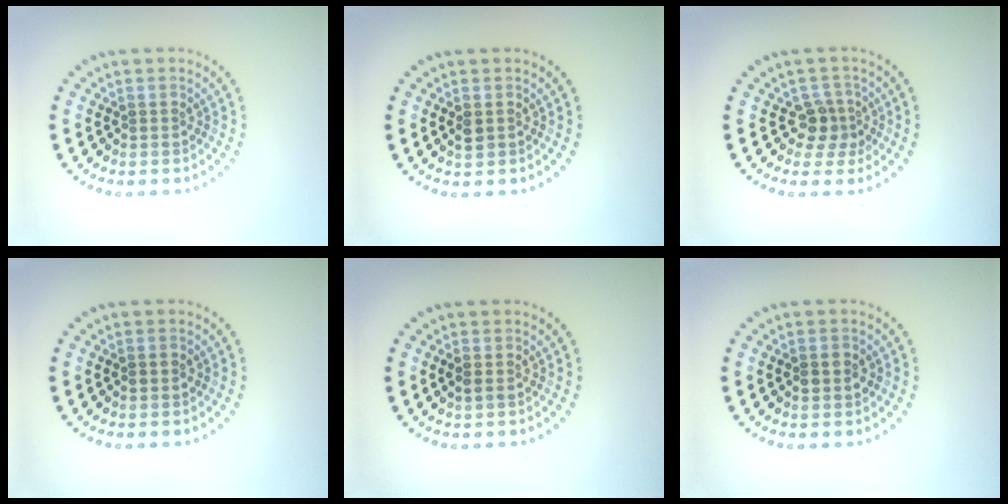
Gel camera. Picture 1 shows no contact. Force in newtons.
{"total": 1.2, "press": 1.2, "slide": 0.2}
{"total": 2.4, "press": 1.9, "slide": 1.5}
{"total": 0.9, "press": 0.9, "slide": 0.1}
{"total": 0.7, "press": 0.7, "slide": 0.1}
{"total": 1.4, "press": 1.3, "slide": 0.1}